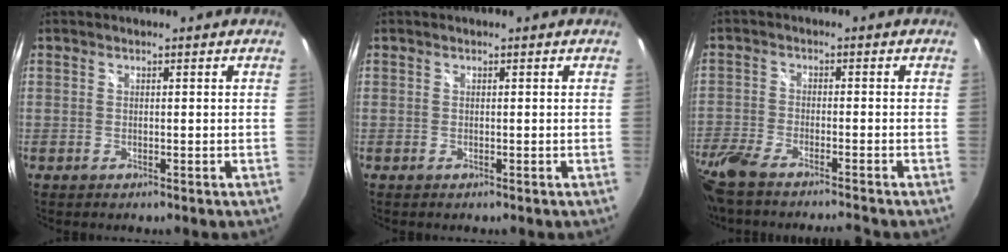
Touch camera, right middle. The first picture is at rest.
{"total": 0.0}
{"total": 12.1, "force": [-10.2, 1.9, 6.2], "torque": [-0.167, -0.036, -0.192]}